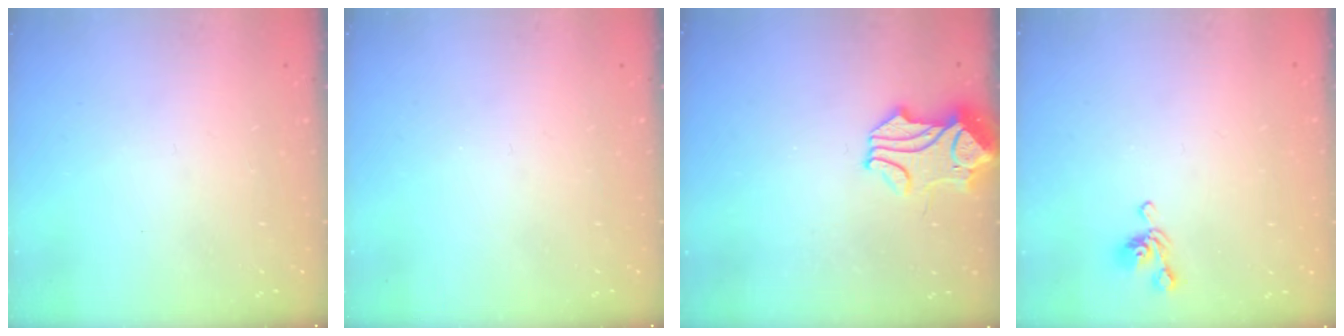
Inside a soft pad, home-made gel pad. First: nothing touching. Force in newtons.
{"total": 0.0}
{"total": 1.5, "press": 1.3, "slide": 0.8}
{"total": 5.1, "press": 5.1, "slide": 0.2}